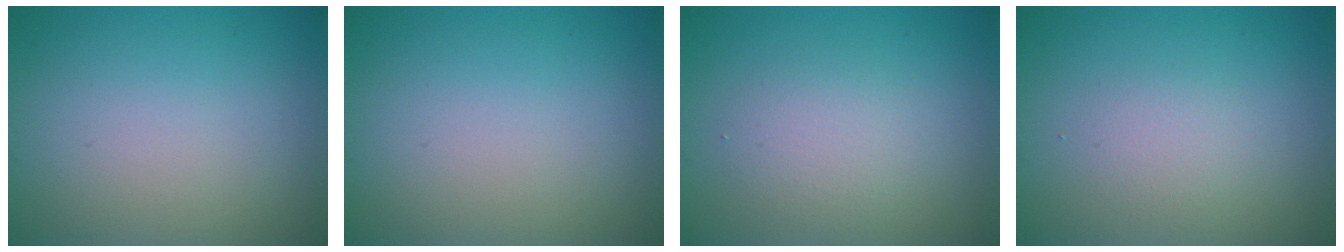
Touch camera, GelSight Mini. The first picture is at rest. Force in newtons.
{"total": 0.0}
{"total": 2.2, "press": 2.2, "slide": 0.2}
{"total": 1.3, "press": 1.3, "slide": 0.1}